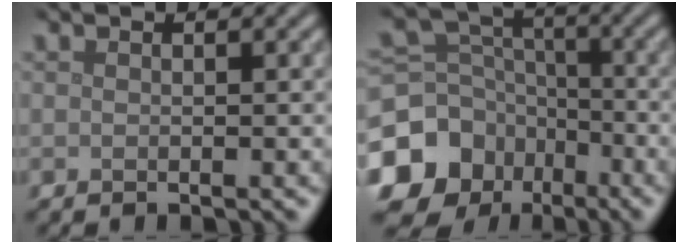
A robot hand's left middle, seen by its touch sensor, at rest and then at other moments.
{"total": 15.6, "force": [-8.4, 12.2, 4.6], "torque": [-0.136, -0.057, -0.150]}